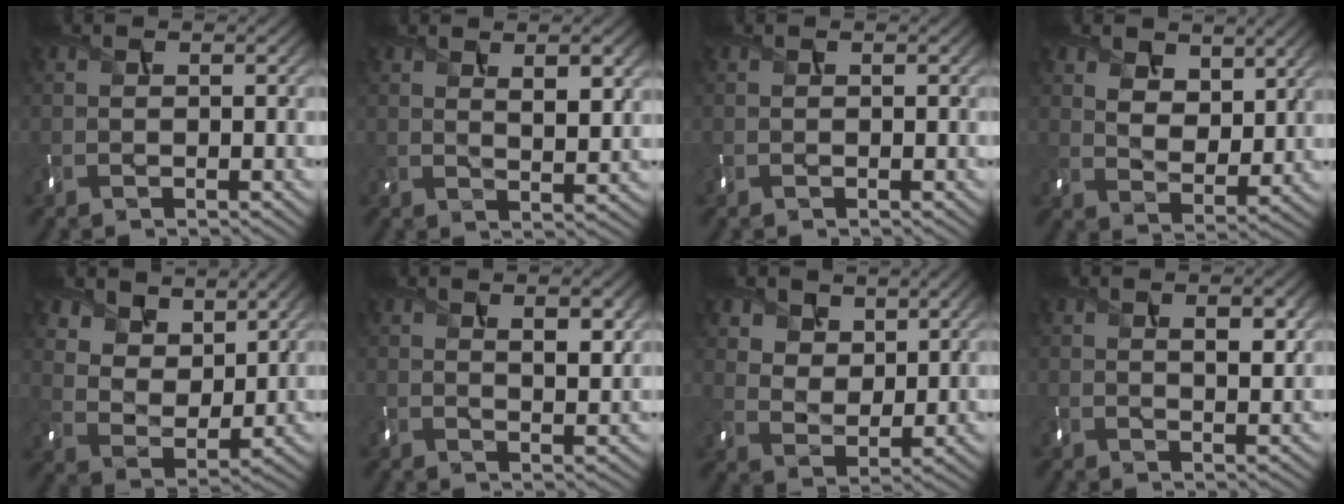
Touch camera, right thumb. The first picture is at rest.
{"total": 5.0, "force": [2.5, 1.8, 4.0], "torque": [-0.071, -0.004, 0.046]}
{"total": 0.0}
{"total": 6.3, "force": [4.0, 3.5, 3.4], "torque": [-0.078, -0.013, 0.073]}
{"total": 8.7, "force": [6.6, 4.6, 3.4], "torque": [-0.090, -0.030, 0.133]}
{"total": 4.4, "force": [2.1, 1.5, 3.5], "torque": [-0.063, -0.003, 0.037]}
{"total": 6.1, "force": [4.2, 3.5, 2.6], "torque": [-0.068, -0.020, 0.086]}
{"total": 3.8, "force": [1.6, 1.3, 3.1], "torque": [-0.058, -0.003, 0.029]}